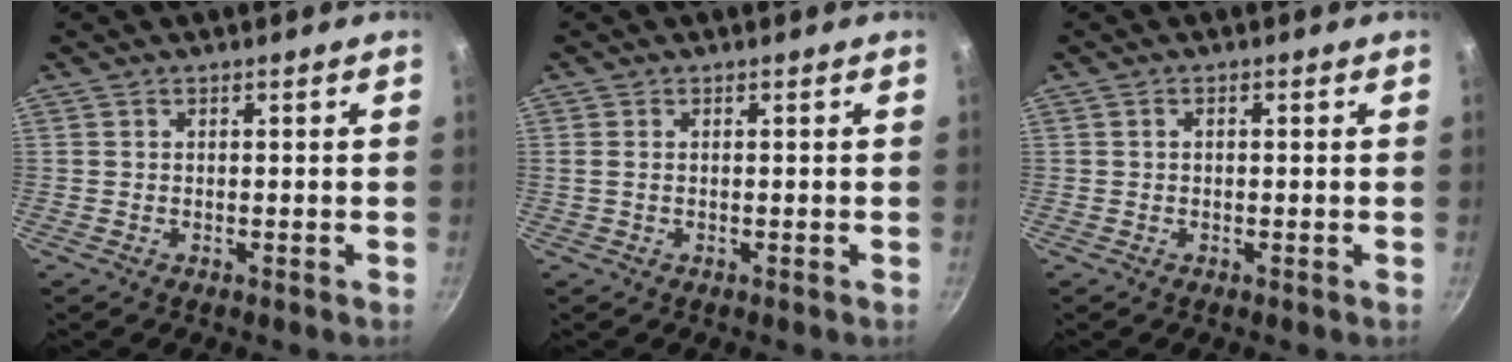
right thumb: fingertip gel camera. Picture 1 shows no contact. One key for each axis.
{"total": 0.9, "fx": 0.1, "fy": 0.5, "fz": 0.8, "tx": -0.019, "ty": 0.000, "tz": 0.001}
{"total": 0.7, "fx": 0.0, "fy": 0.4, "fz": 0.6, "tx": -0.013, "ty": 0.006, "tz": 0.001}